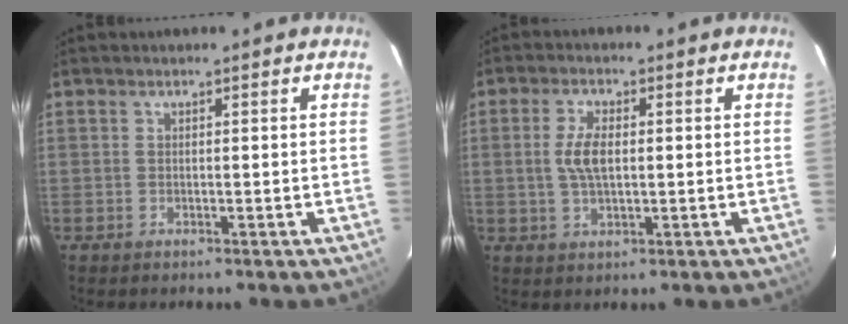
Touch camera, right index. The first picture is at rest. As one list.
[{"total": 5.1, "force": [0.3, 2.2, 4.6], "torque": [-0.090, 0.002, 0.007]}]